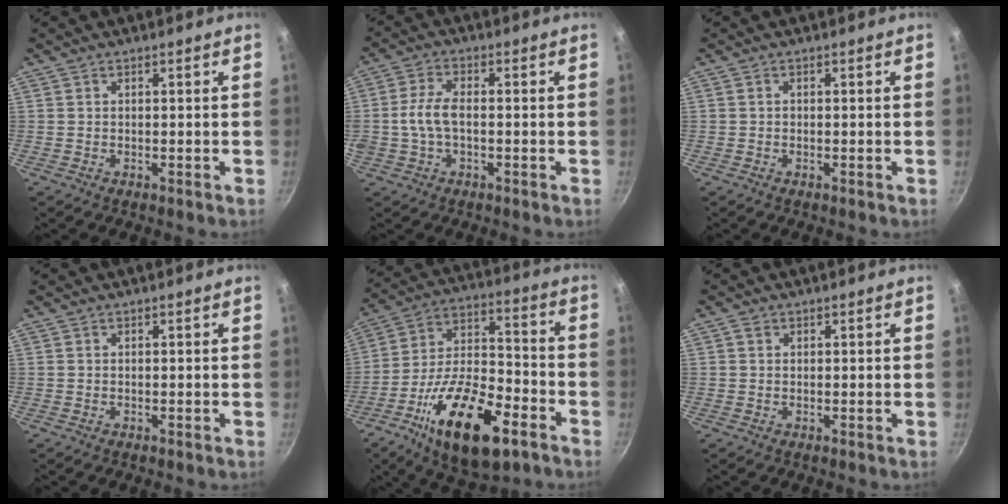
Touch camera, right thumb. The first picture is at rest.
{"total": 6.0, "force": [-0.7, 3.1, 5.1], "torque": [-0.105, 0.016, -0.018]}
{"total": 0.0}
{"total": 0.0}
{"total": 23.3, "force": [-11.4, 9.9, 17.7], "torque": [-0.284, 0.046, -0.197]}
{"total": 0.8, "force": [0.3, 0.7, 0.1], "torque": [-0.001, 0.000, 0.004]}